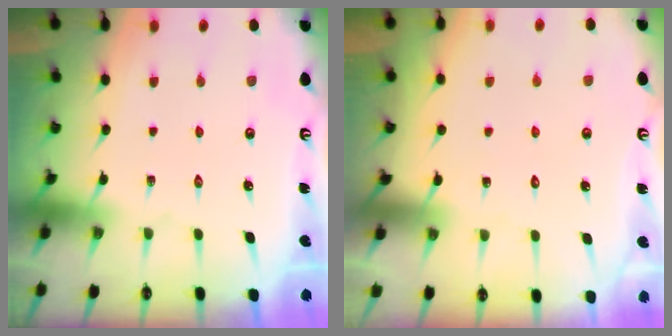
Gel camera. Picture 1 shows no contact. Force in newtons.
{"total": 5.4, "press": 5.4, "slide": 0.5}